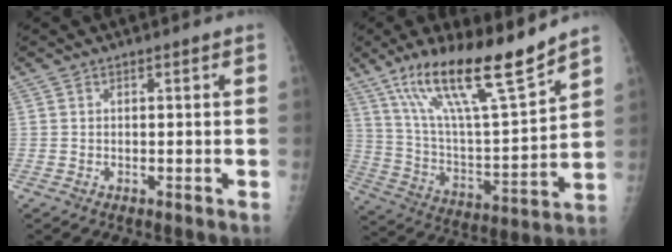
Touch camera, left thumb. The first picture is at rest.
{"total": 20.4, "force": [14.4, 3.1, 14.1], "torque": [-0.229, -0.067, 0.262]}